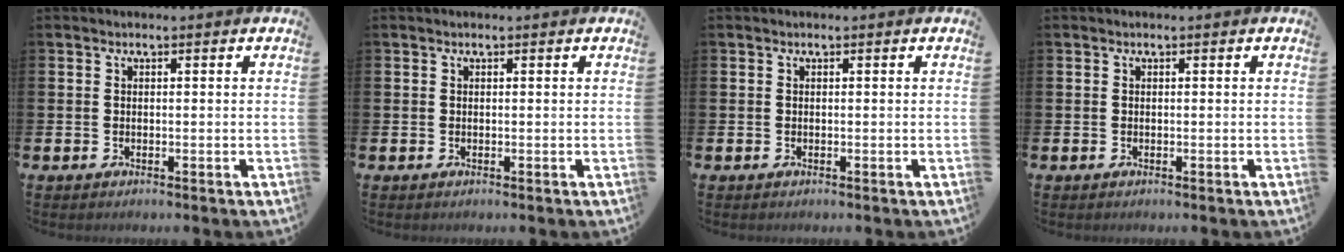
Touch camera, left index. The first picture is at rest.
{"total": 0.0}
{"total": 0.0}
{"total": 0.0}